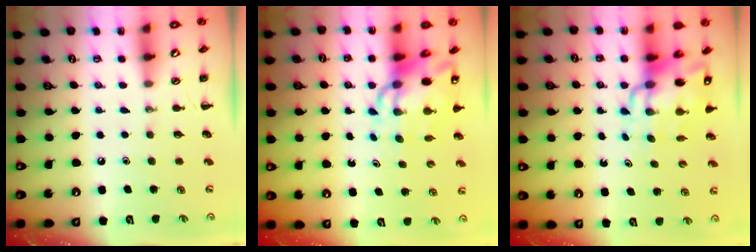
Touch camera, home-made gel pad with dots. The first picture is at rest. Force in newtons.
{"total": 10.9, "press": 10.5, "slide": 3.0}
{"total": 12.8, "press": 12.1, "slide": 4.0}